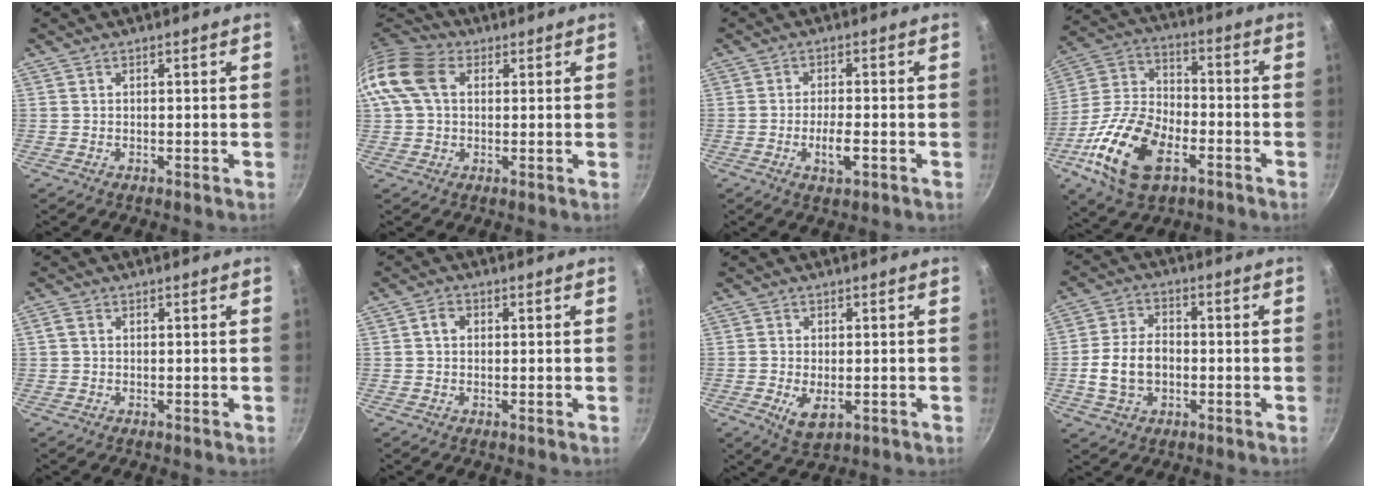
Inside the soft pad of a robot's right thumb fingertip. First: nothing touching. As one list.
[{"total": 11.5, "force": [2.7, 8.1, 7.7], "torque": [-0.145, 0.021, 0.033]}, {"total": 4.6, "force": [-1.6, 1.5, 4.1], "torque": [-0.069, 0.006, -0.027]}, {"total": 19.6, "force": [-8.1, 10.9, 14.1], "torque": [-0.268, 0.032, -0.158]}, {"total": 1.3, "force": [0.3, 1.0, 0.8], "torque": [-0.017, 0.005, 0.004]}, {"total": 2.3, "force": [0.4, 1.8, 1.3], "torque": [-0.018, 0.005, 0.004]}, {"total": 5.0, "force": [-1.1, 2.8, 3.9], "torque": [-0.066, -0.012, -0.011]}, {"total": 9.4, "force": [-1.6, 6.7, 6.5], "torque": [-0.107, 0.020, -0.033]}]